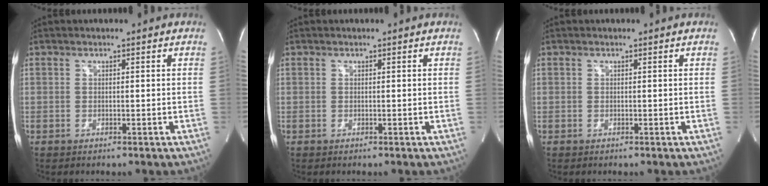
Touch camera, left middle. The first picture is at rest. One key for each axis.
{"total": 0.0}
{"total": 0.0}